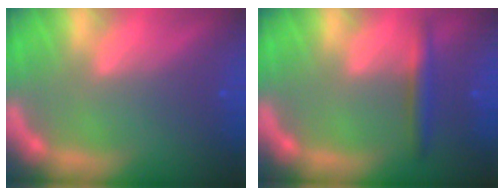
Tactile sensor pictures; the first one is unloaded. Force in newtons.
{"total": 2.4}